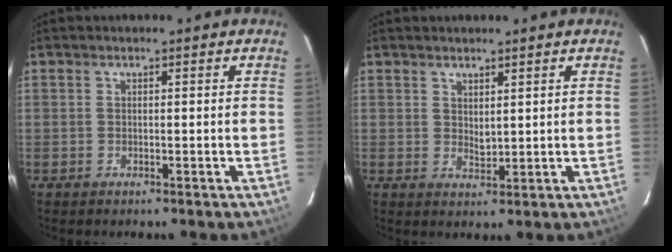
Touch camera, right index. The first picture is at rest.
{"total": 2.2, "force": [1.5, 1.1, 1.2], "torque": [-0.019, -0.003, 0.028]}